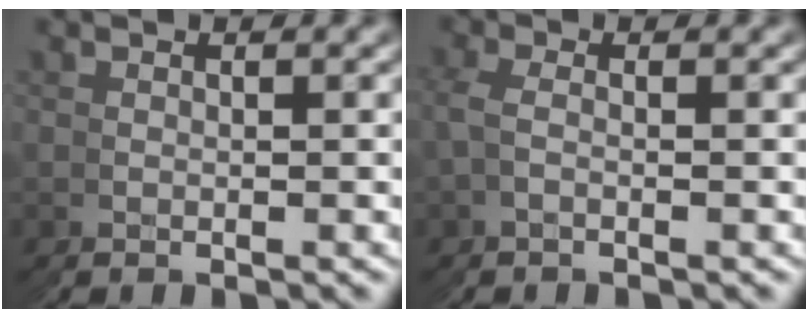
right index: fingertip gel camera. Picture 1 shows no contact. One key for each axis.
{"total": 0.8, "fx": 0.5, "fy": 0.5, "fz": -0.5, "tx": -0.007, "ty": 0.007, "tz": 0.002}